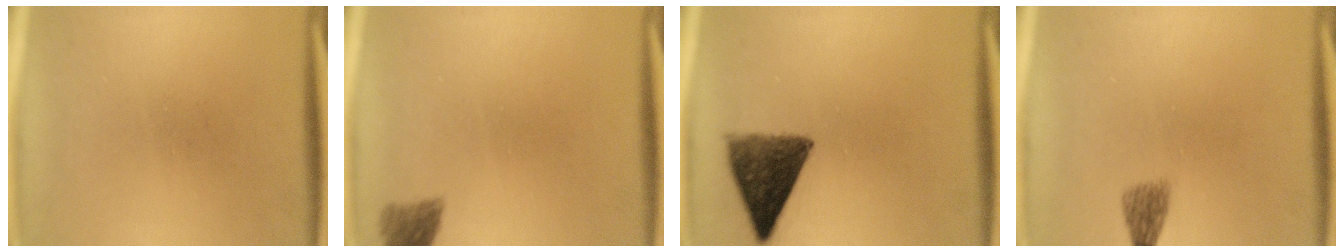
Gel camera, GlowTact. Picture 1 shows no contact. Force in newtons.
{"total": 2.8}
{"total": 9.3}
{"total": 2.4}